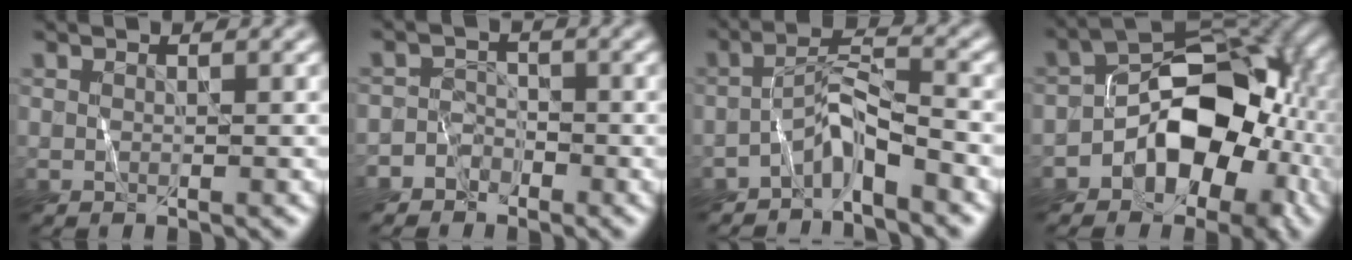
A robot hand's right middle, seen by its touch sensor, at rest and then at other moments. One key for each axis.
{"total": 1.8, "fx": -1.3, "fy": 1.1, "fz": -0.4, "tx": 0.015, "ty": 0.017, "tz": -0.026}
{"total": 3.0, "fx": -2.2, "fy": 0.4, "fz": 2.0, "tx": -0.039, "ty": 0.023, "tz": -0.046}
{"total": 9.5, "fx": -3.2, "fy": 6.1, "fz": 6.5, "tx": -0.083, "ty": 0.021, "tz": -0.061}